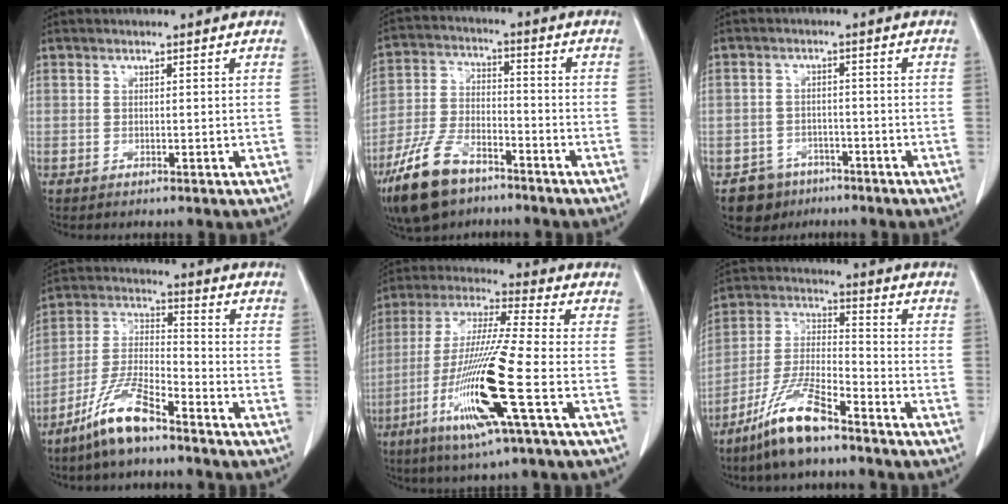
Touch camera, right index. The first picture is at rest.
{"total": 12.0, "force": [-8.0, 5.4, 7.1], "torque": [-0.156, -0.009, -0.154]}
{"total": 5.1, "force": [-3.4, 3.8, 0.2], "torque": [0.000, 0.012, -0.049]}
{"total": 10.2, "force": [-7.4, 1.7, 6.8], "torque": [-0.149, -0.015, -0.149]}
{"total": 16.3, "force": [-5.7, -0.7, 15.3], "torque": [-0.317, -0.024, -0.112]}
{"total": 11.4, "force": [-8.2, 1.9, 7.8], "torque": [-0.168, -0.016, -0.161]}